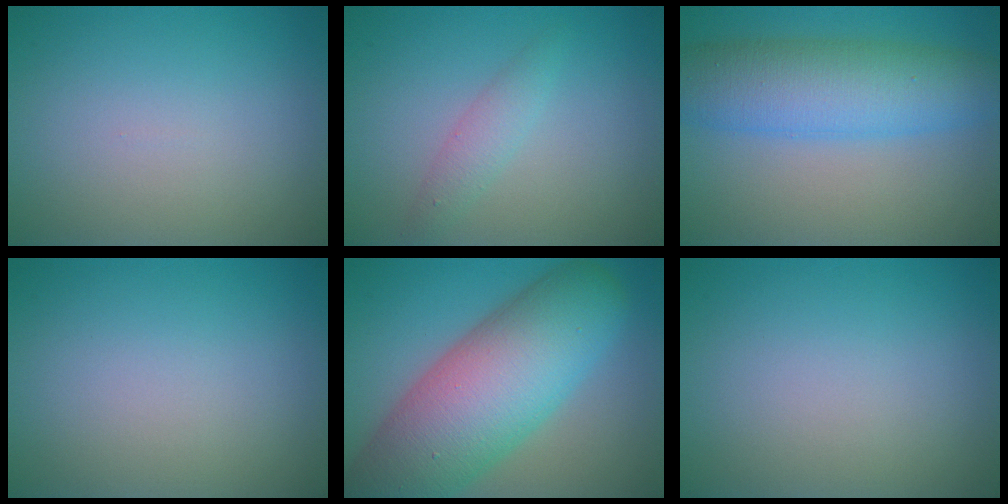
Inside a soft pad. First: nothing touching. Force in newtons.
{"total": 1.8, "press": 1.8, "slide": 0.0}
{"total": 8.0, "press": 8.0, "slide": 0.2}
{"total": 0.0}
{"total": 13.2, "press": 13.2, "slide": 0.4}
{"total": 0.0}